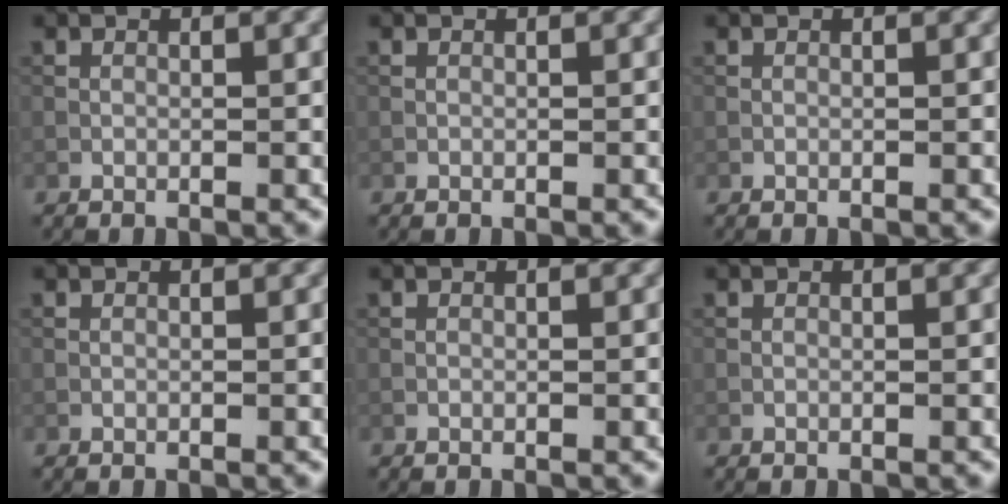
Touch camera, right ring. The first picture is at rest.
{"total": 0.0}
{"total": 0.0}
{"total": 0.0}
{"total": 0.0}
{"total": 0.0}